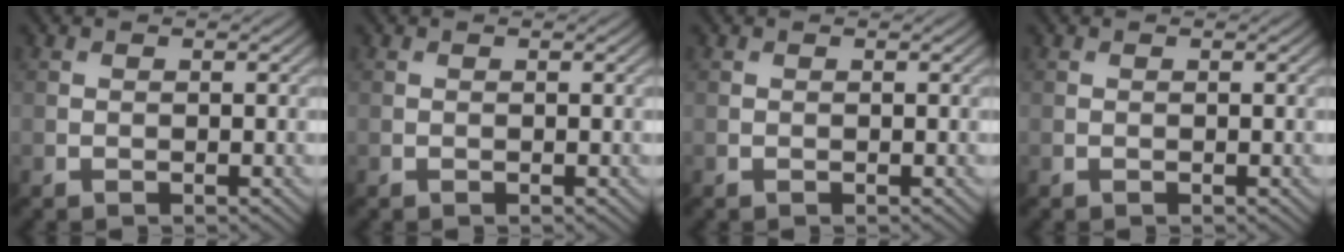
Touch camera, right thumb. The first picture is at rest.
{"total": 0.0}
{"total": 0.0}
{"total": 0.0}